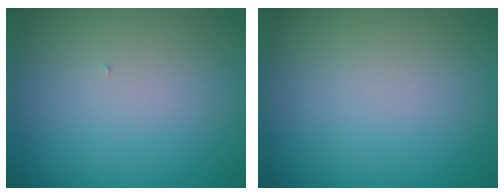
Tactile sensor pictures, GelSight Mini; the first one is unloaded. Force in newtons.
{"total": 0.0}